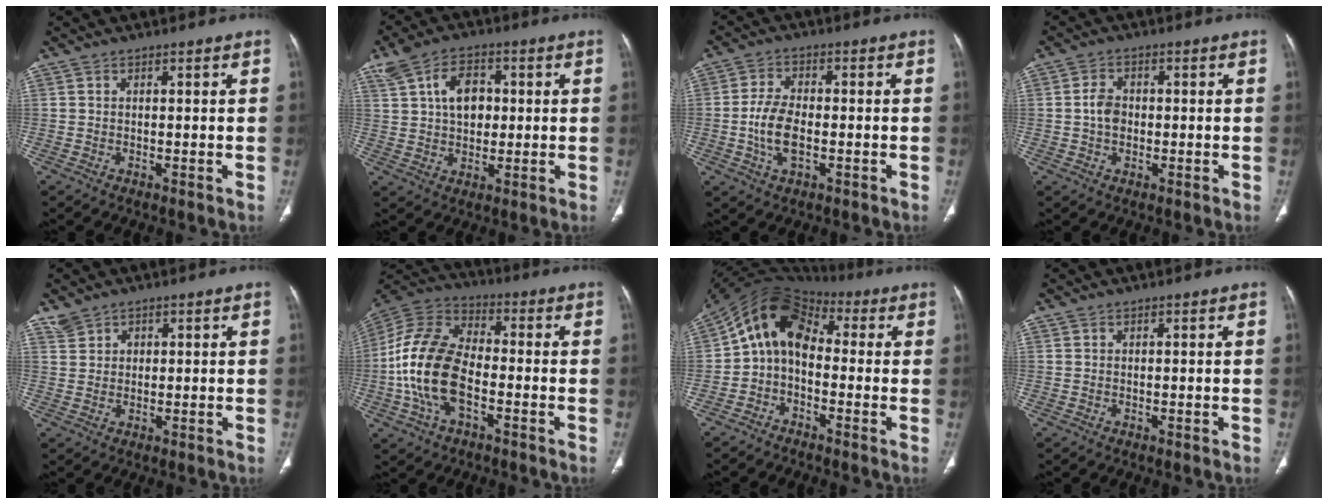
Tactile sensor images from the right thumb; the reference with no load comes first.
{"total": 9.1, "force": [2.1, 6.1, 6.4], "torque": [-0.093, 0.005, 0.039]}
{"total": 7.2, "force": [-1.5, 3.9, 5.9], "torque": [-0.118, 0.008, -0.028]}
{"total": 3.9, "force": [-0.2, 2.9, 2.6], "torque": [-0.042, 0.007, -0.009]}
{"total": 2.7, "force": [1.7, 2.1, 0.5], "torque": [0.002, -0.003, 0.034]}
{"total": 16.9, "force": [-3.7, 9.7, 13.4], "torque": [-0.268, 0.029, -0.071]}
{"total": 10.8, "force": [-0.3, 7.7, 7.5], "torque": [-0.116, 0.051, -0.024]}
{"total": 0.0}